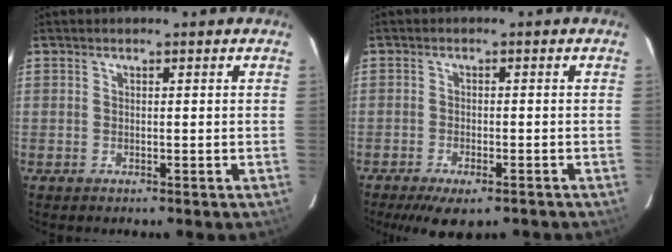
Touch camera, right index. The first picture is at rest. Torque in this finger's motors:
{"motor_torque": [1.10, -1.04, 0.35, 0.11]}